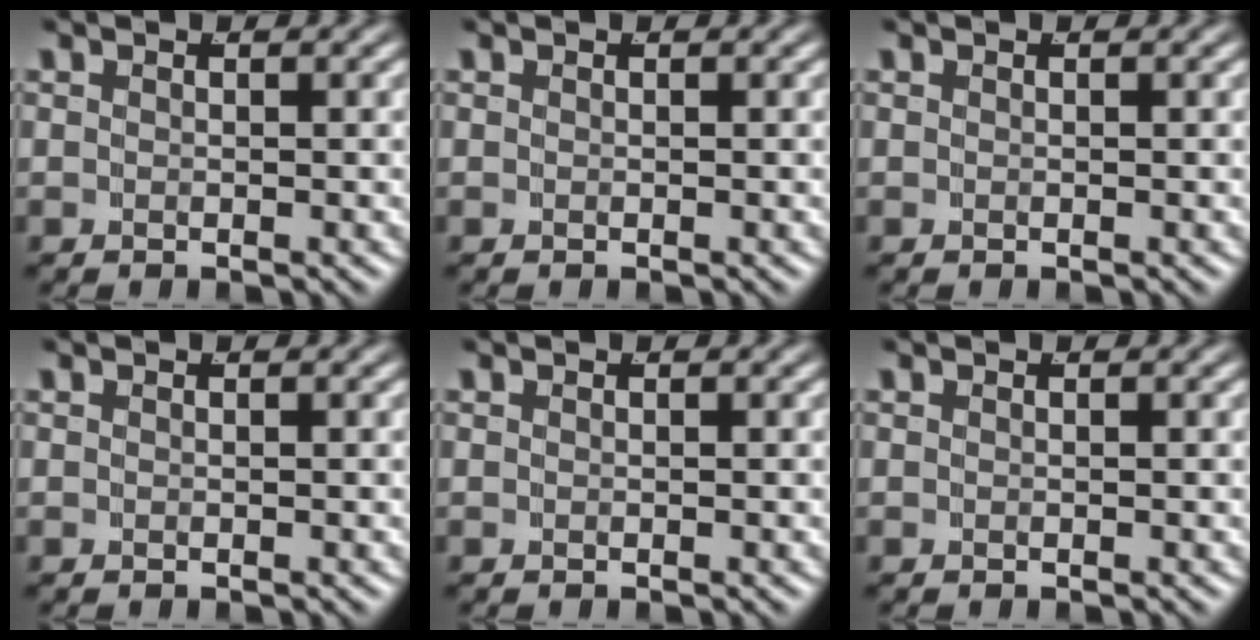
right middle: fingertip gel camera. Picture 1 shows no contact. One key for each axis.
{"total": 0.0}
{"total": 0.0}
{"total": 0.0}
{"total": 0.0}
{"total": 0.0}